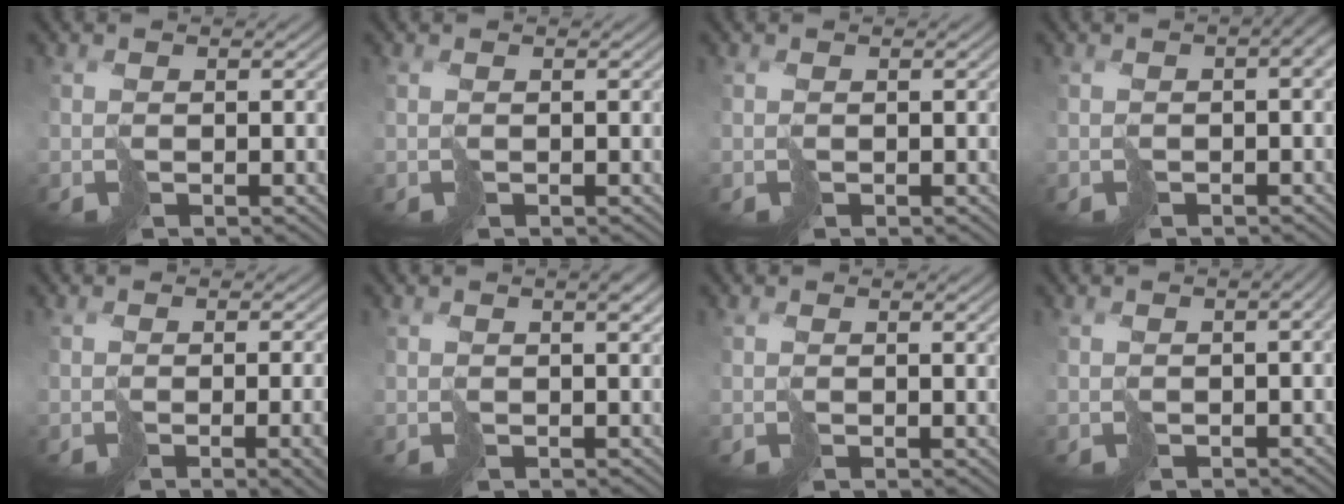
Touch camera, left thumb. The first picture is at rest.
{"total": 0.0}
{"total": 0.0}
{"total": 3.5, "force": [-0.4, 1.5, 3.1], "torque": [-0.040, -0.003, 0.003]}
{"total": 6.7, "force": [-1.6, 2.6, 6.0], "torque": [-0.055, -0.013, -0.007]}
{"total": 1.7, "force": [0.7, 0.3, 1.5], "torque": [-0.023, 0.006, 0.012]}
{"total": 2.0, "force": [0.3, 0.5, 1.9], "torque": [-0.030, -0.001, 0.006]}
{"total": 2.8, "force": [-0.6, 1.1, 2.5], "torque": [-0.029, -0.005, -0.002]}